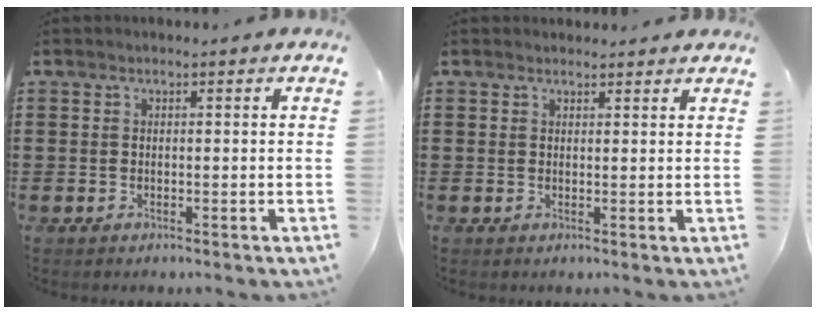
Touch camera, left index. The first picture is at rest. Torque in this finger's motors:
{"motor_torque": [2.14, 0.00, 0.09, 0.00]}